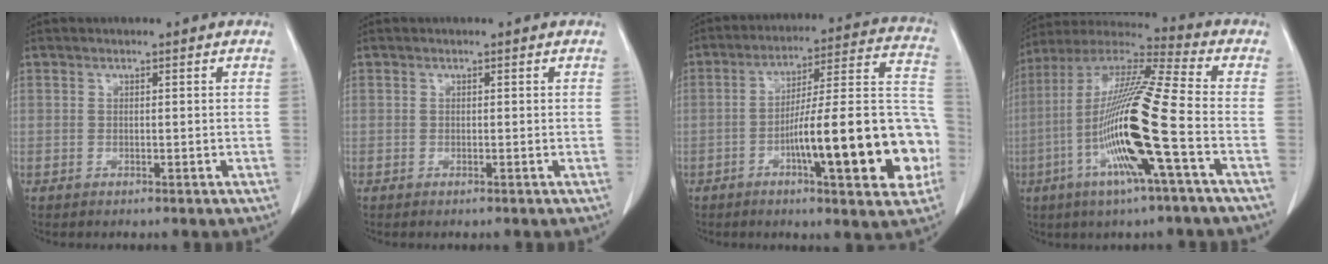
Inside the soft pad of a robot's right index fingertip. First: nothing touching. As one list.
[{"total": 0.0}, {"total": 21.2, "force": [-6.1, 3.2, 20.1], "torque": [-0.234, 0.030, -0.083]}, {"total": 18.5, "force": [-5.0, -0.3, 17.8], "torque": [-0.354, -0.009, -0.106]}]